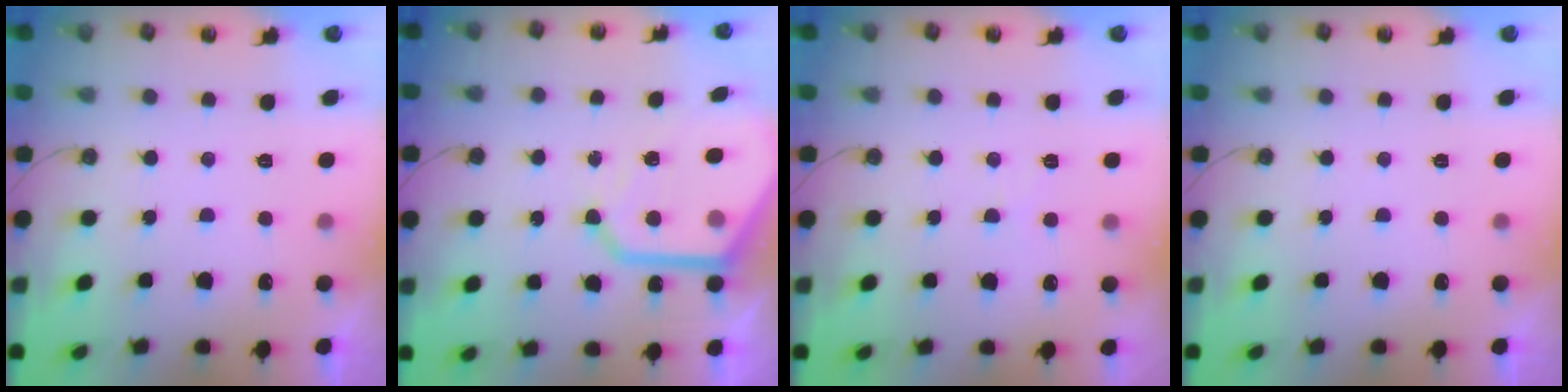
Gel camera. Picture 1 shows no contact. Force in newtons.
{"total": 12.8, "press": 12.8, "slide": 0.4}
{"total": 4.8, "press": 4.7, "slide": 0.8}
{"total": 0.0}